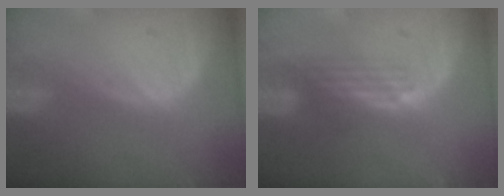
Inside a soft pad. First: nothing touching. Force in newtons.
{"total": 3.3, "press": 2.8, "slide": 1.7}